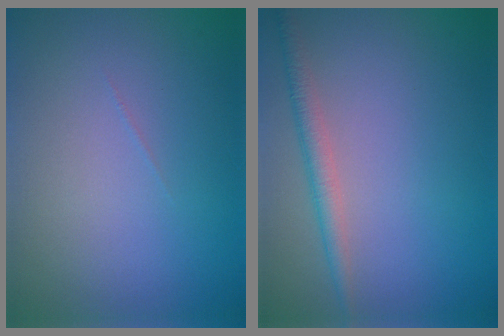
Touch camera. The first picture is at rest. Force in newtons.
{"total": 2.1, "press": 2.1, "slide": 0.0}